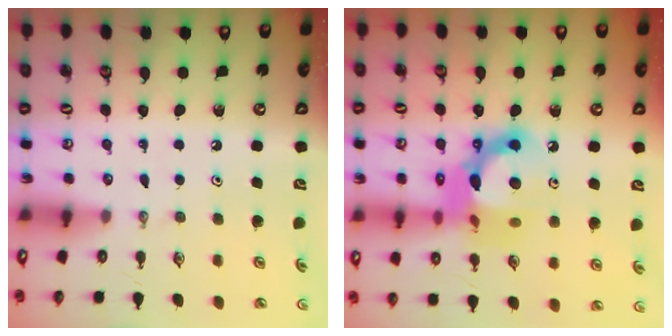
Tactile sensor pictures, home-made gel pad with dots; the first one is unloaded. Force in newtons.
{"total": 15.5, "press": 15.4, "slide": 1.7}